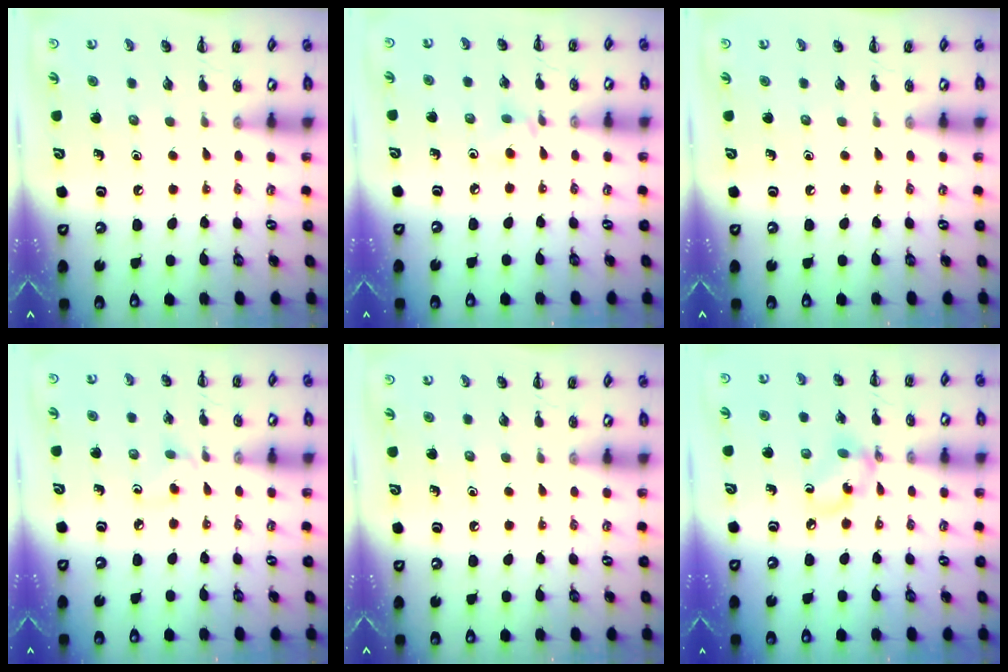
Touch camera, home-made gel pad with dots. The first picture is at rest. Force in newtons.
{"total": 3.3, "press": 3.1, "slide": 1.1}
{"total": 0.0}
{"total": 2.6, "press": 2.3, "slide": 1.1}
{"total": 0.0}
{"total": 7.1, "press": 7.0, "slide": 0.6}